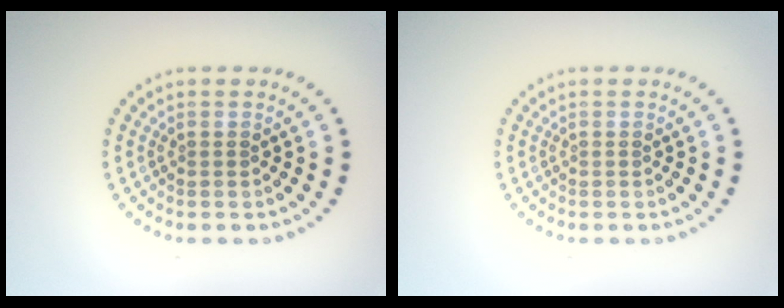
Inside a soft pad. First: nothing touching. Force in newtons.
{"total": 0.0}